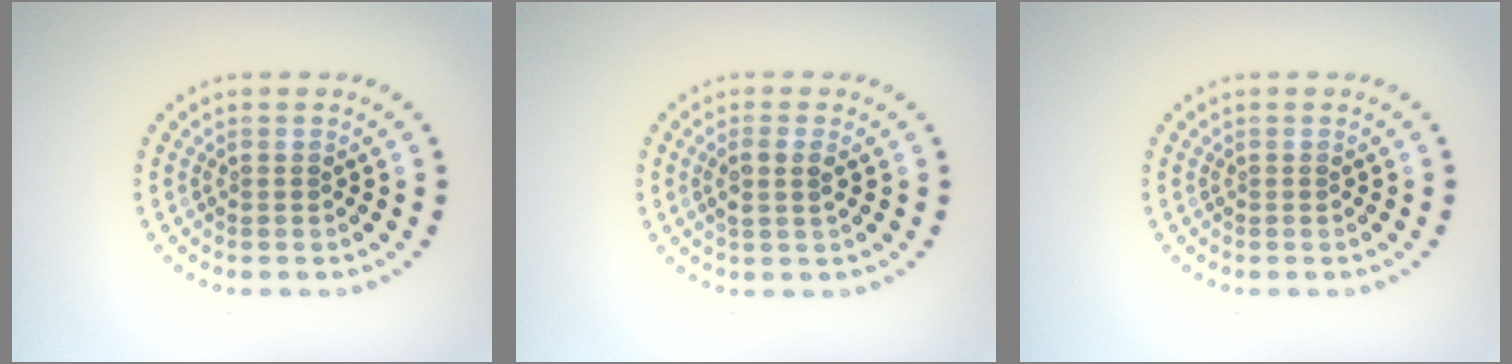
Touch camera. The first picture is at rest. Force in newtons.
{"total": 1.9, "press": 1.7, "slide": 0.8}
{"total": 0.0}